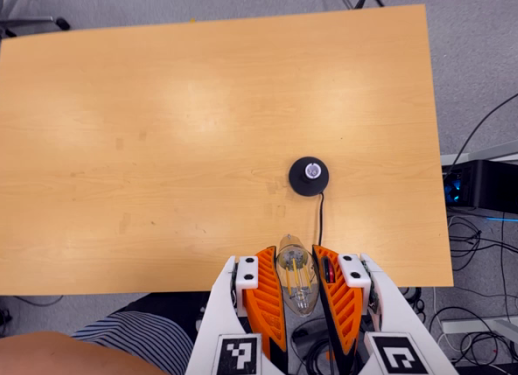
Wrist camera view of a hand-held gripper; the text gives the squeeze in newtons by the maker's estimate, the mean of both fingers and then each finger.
{"total": 21.8, "left": 23.9, "right": 19.8}